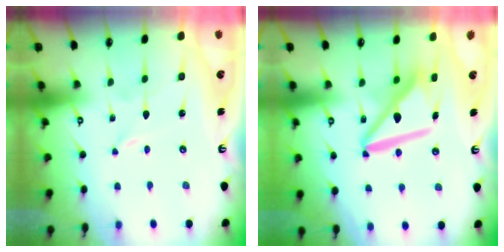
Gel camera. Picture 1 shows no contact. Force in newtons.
{"total": 12.4, "press": 12.4, "slide": 1.4}